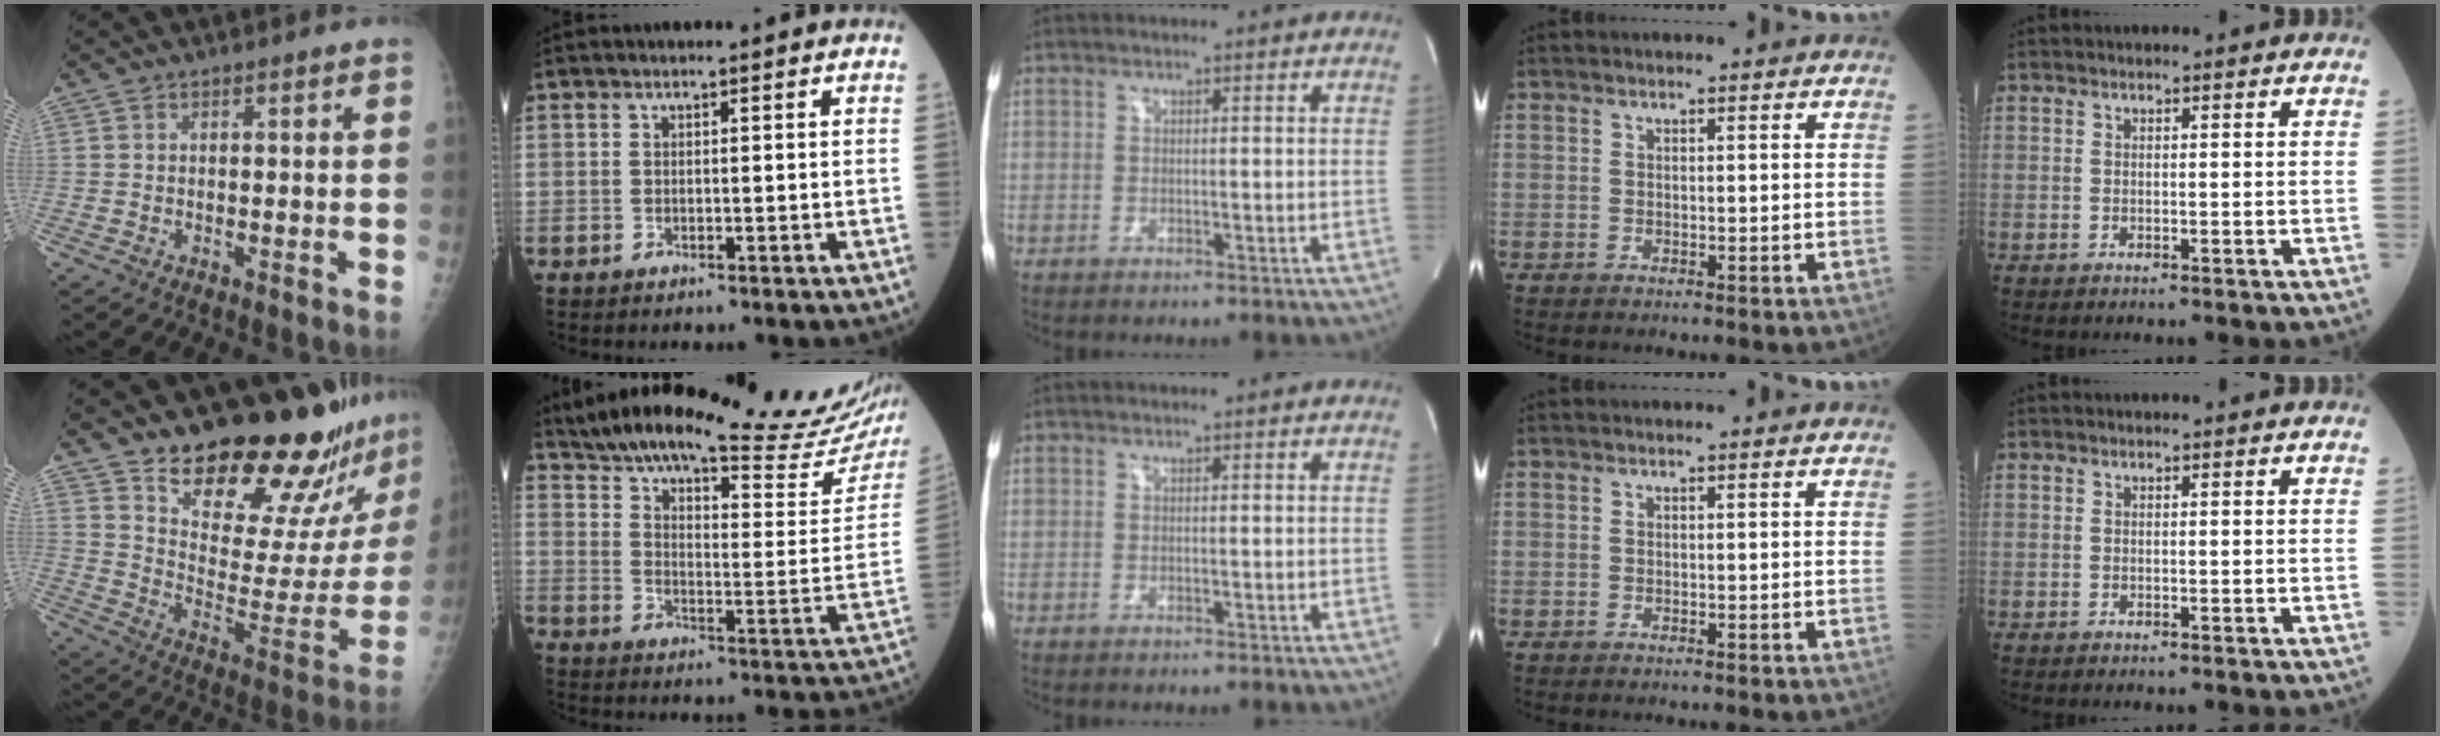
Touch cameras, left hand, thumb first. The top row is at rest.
{"thumb": {"total": 25.7, "force": [22.0, 6.6, 11.5], "torque": [-0.125, -0.167, 0.301]}, "index": {"total": 29.8, "force": [26.1, 3.7, 13.7], "torque": [-0.216, -0.059, 0.336]}}